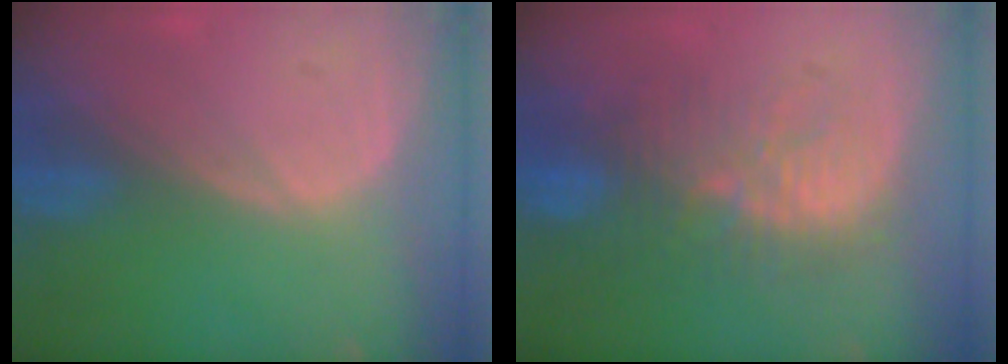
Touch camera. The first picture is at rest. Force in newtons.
{"total": 9.3, "press": 9.1, "slide": 2.1}